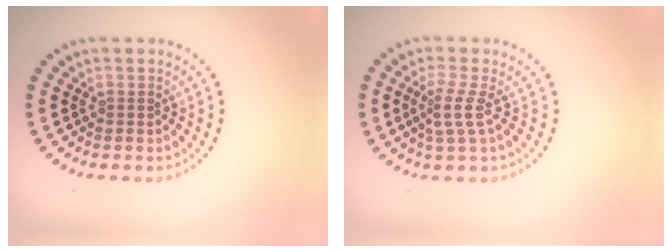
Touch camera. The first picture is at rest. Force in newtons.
{"total": 2.2, "press": 1.5, "slide": 1.6}